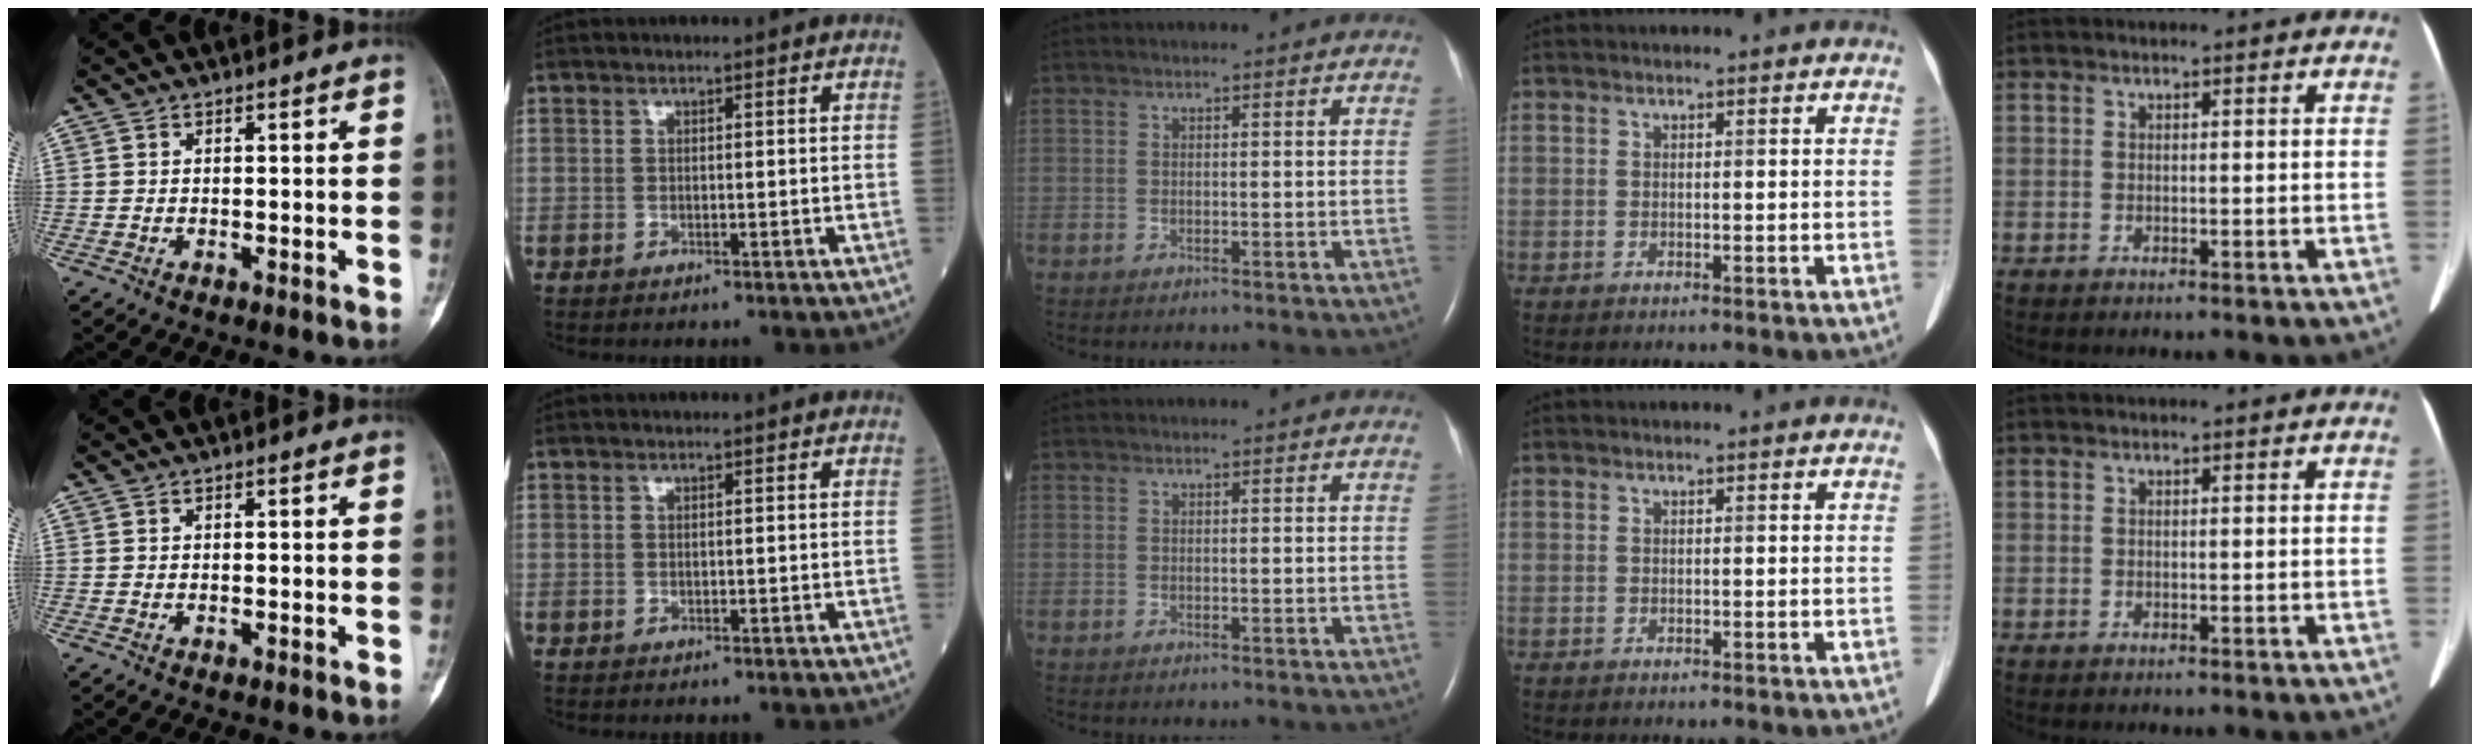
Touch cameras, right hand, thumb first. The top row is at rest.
{}